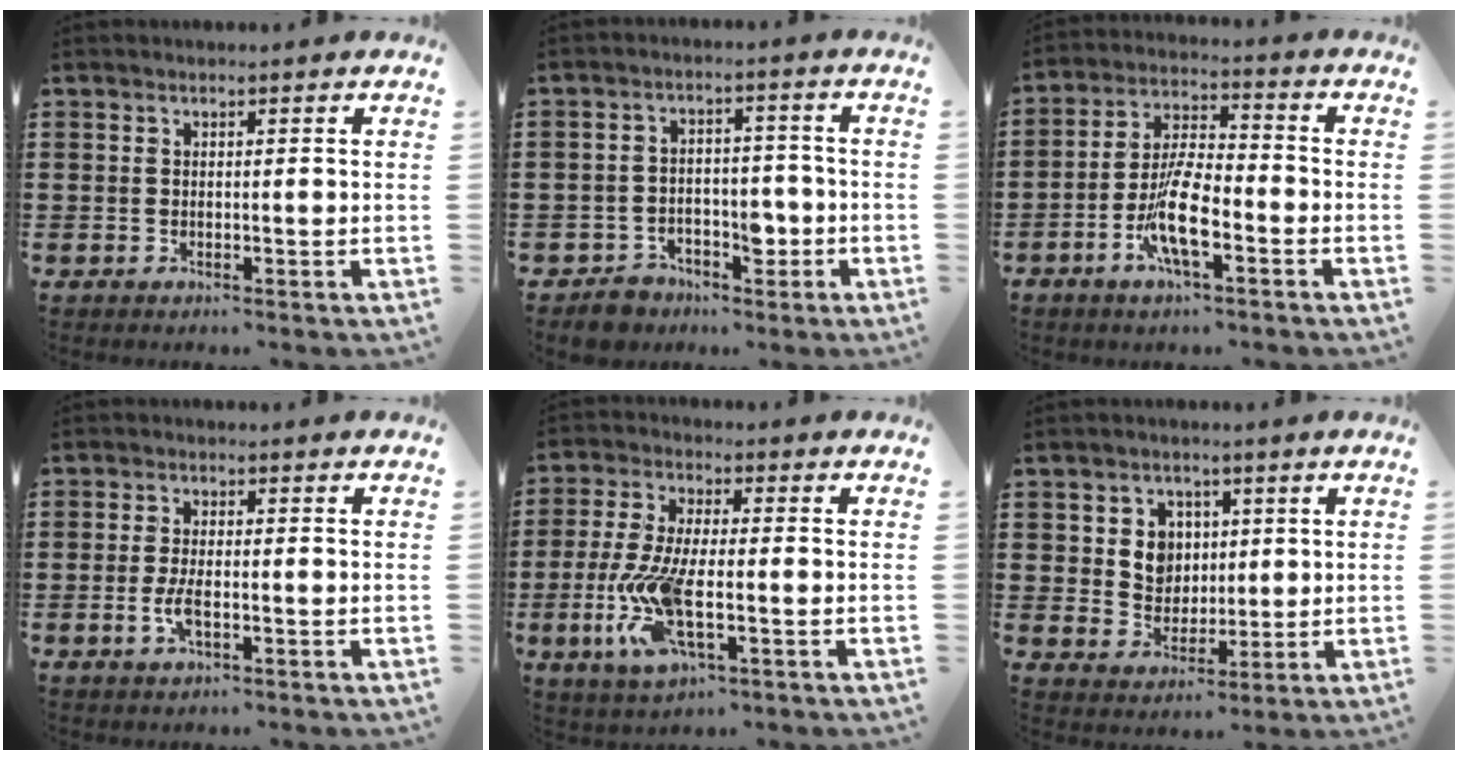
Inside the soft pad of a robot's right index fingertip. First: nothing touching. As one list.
[{"total": 5.9, "force": [-3.5, 4.0, 2.5], "torque": [-0.042, 0.027, -0.062]}, {"total": 8.8, "force": [-3.5, 2.8, 7.6], "torque": [-0.162, -0.004, -0.068]}, {"total": 3.3, "force": [-1.0, 1.1, 3.0], "torque": [-0.063, -0.003, -0.020]}, {"total": 10.1, "force": [-3.3, 3.7, 8.8], "torque": [-0.208, -0.015, -0.064]}, {"total": 5.7, "force": [1.4, 5.1, 2.2], "torque": [-0.058, 0.013, 0.022]}]